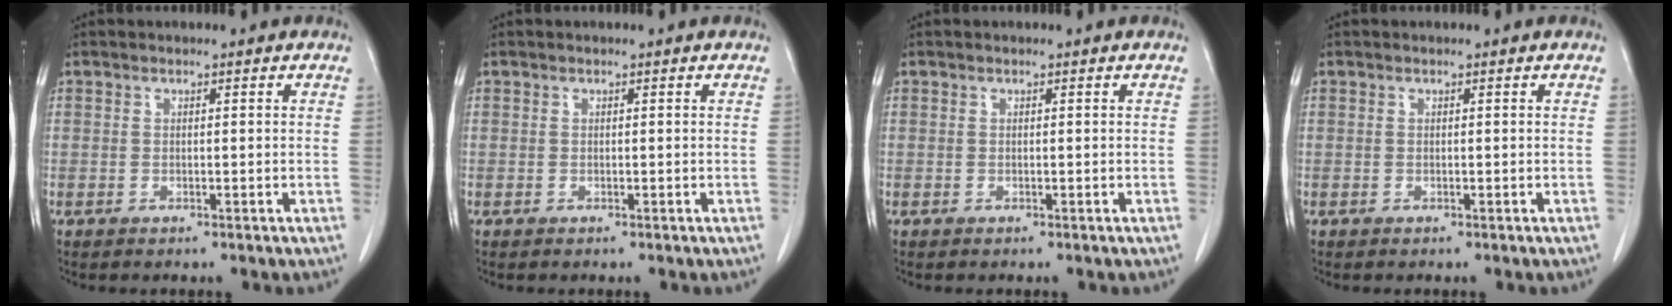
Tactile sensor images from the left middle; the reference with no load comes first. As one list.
[{"total": 0.0}, {"total": 0.0}, {"total": 0.0}]